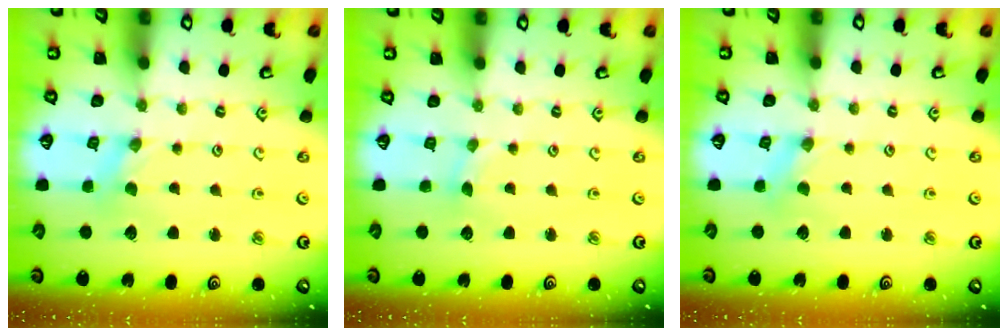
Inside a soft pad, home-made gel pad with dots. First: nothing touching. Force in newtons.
{"total": 1.3, "press": 1.2, "slide": 0.2}
{"total": 1.3, "press": 1.3, "slide": 0.2}